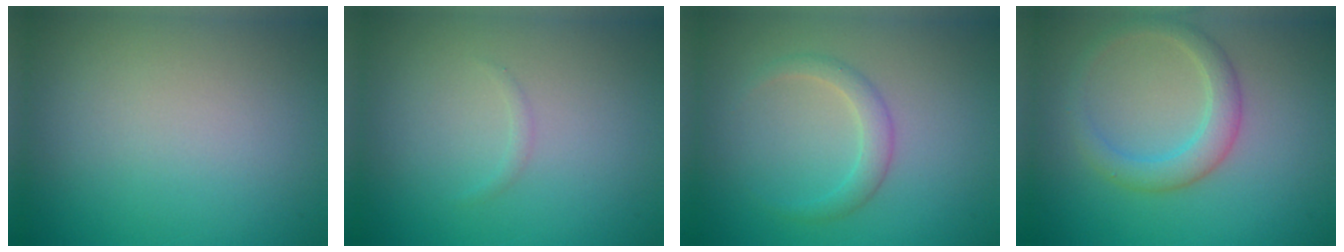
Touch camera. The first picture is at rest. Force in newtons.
{"total": 0.5, "press": 0.5, "slide": 0.0}
{"total": 1.9, "press": 1.9, "slide": 0.1}
{"total": 3.0, "press": 3.0, "slide": 0.1}